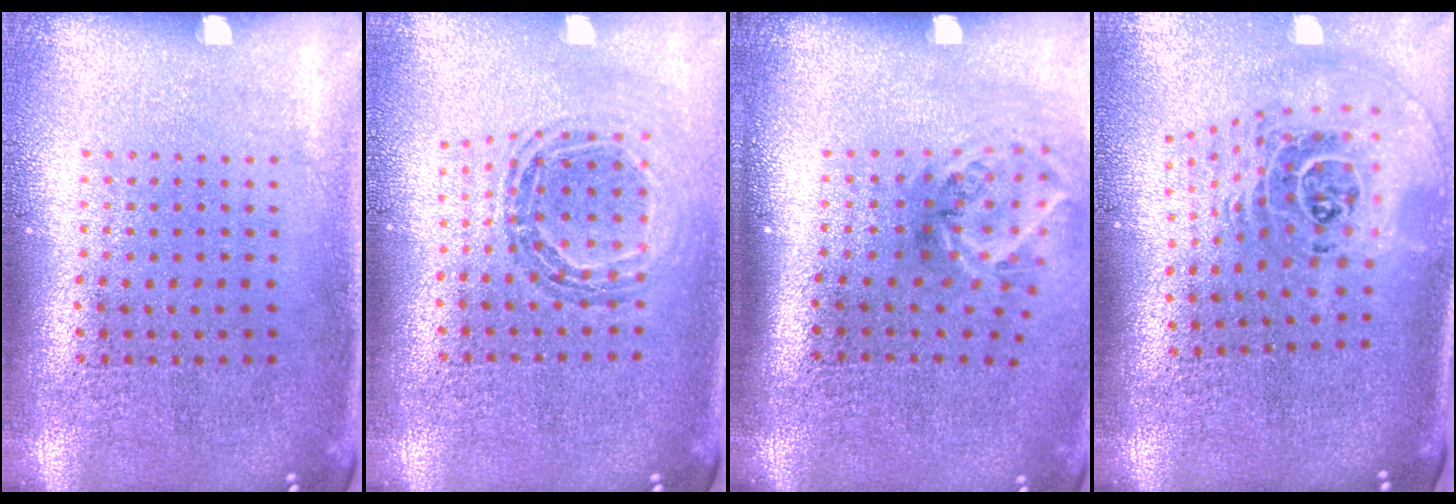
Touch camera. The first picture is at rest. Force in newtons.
{"total": 0.8, "press": 0.8, "slide": 0.1}
{"total": 1.9, "press": 1.2, "slide": 1.5}
{"total": 2.6, "press": 1.9, "slide": 1.8}